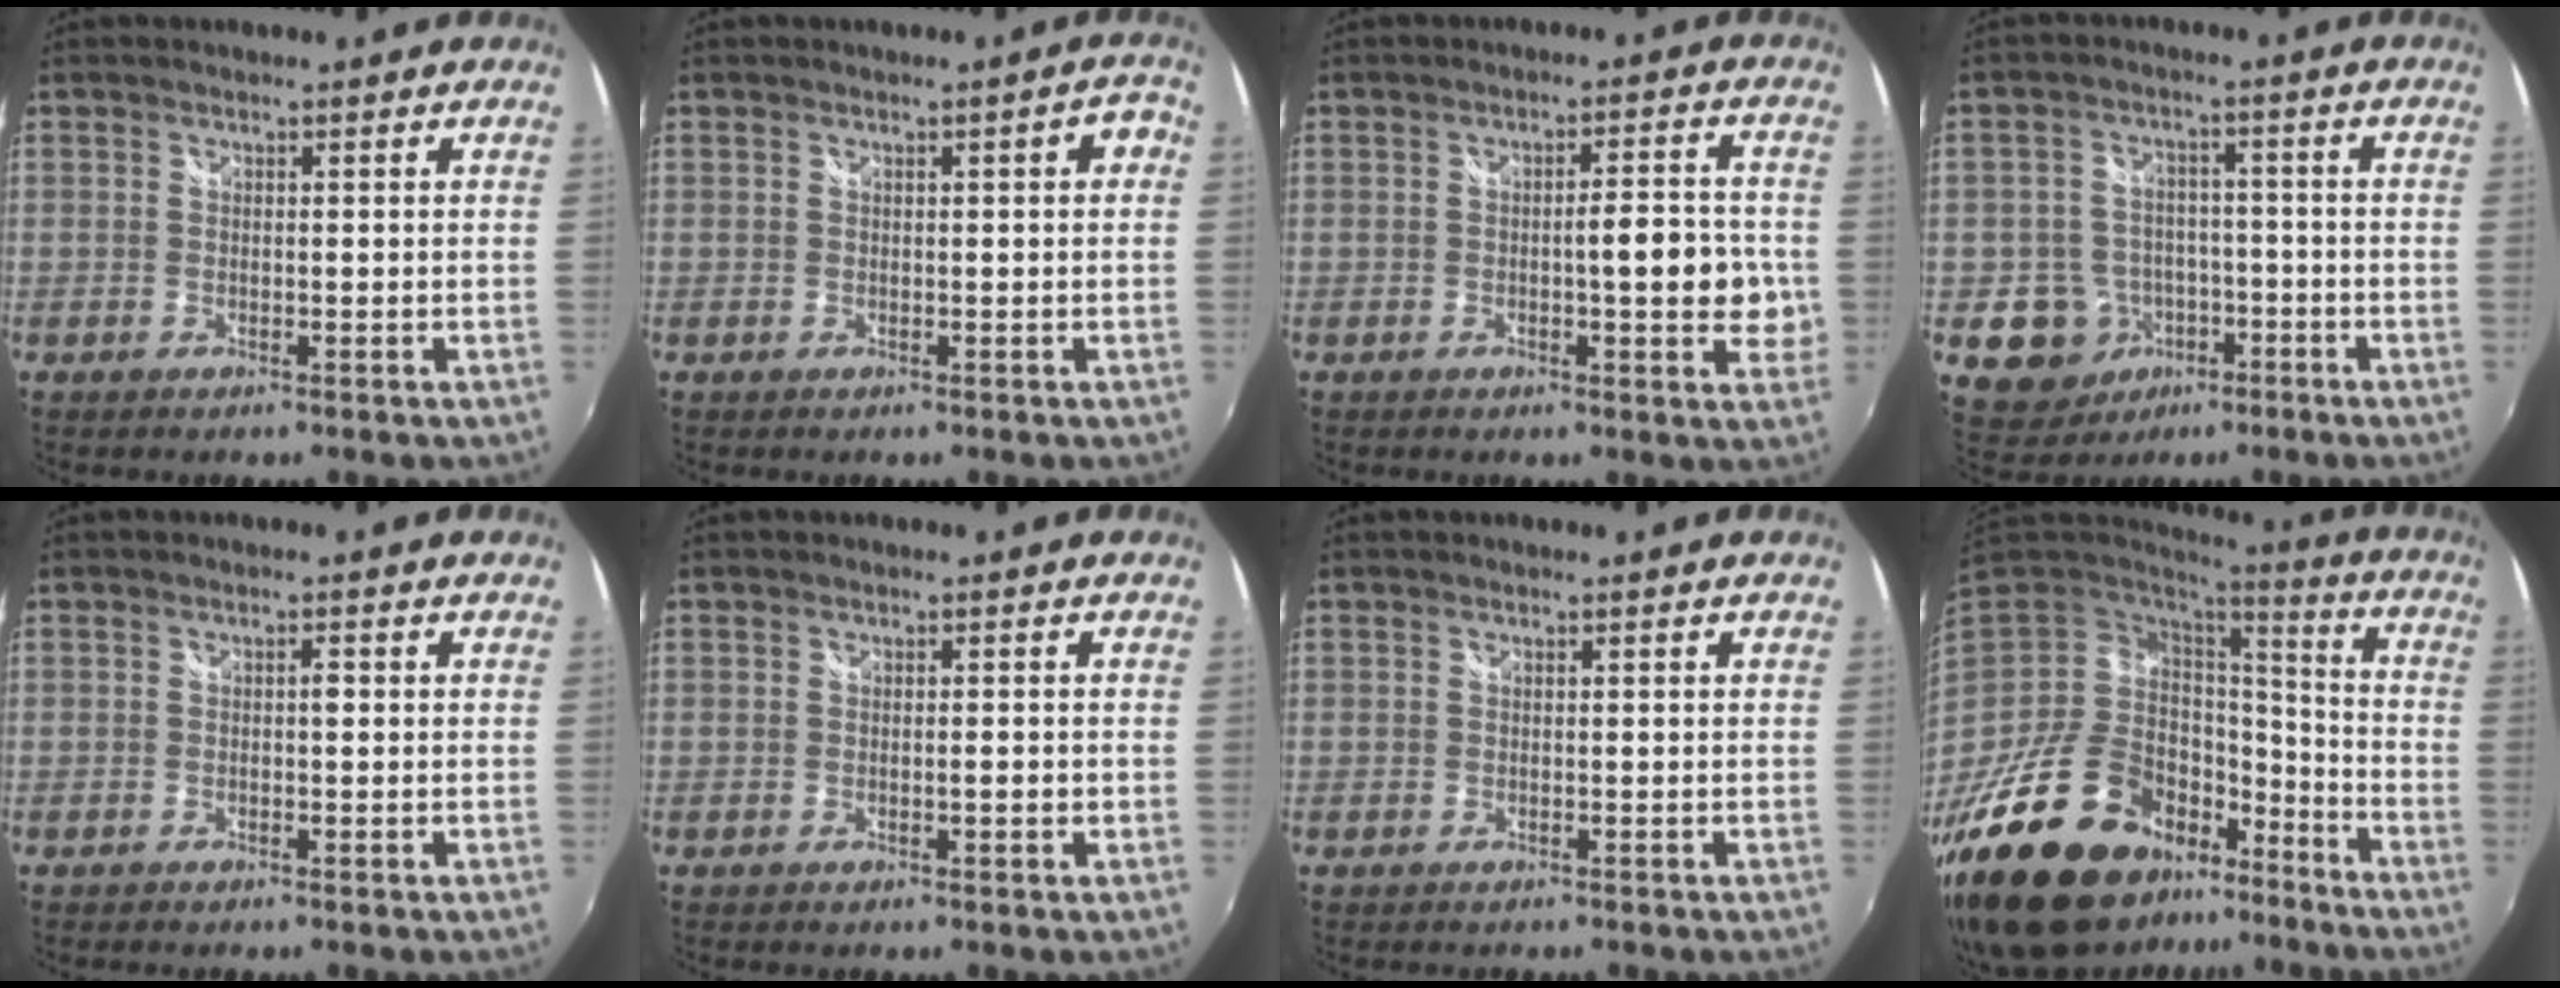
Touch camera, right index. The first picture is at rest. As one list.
[{"total": 2.8, "force": [0.6, 0.6, 2.7], "torque": [-0.035, 0.009, 0.008]}, {"total": 8.2, "force": [-0.7, 2.1, 7.9], "torque": [-0.109, 0.000, -0.008]}, {"total": 9.4, "force": [-4.1, 8.3, 1.9], "torque": [-0.060, 0.023, -0.048]}, {"total": 0.9, "force": [0.0, 0.4, 0.8], "torque": [-0.013, 0.003, -0.002]}, {"total": 1.2, "force": [-0.2, 0.3, 1.1], "torque": [-0.015, 0.001, -0.004]}, {"total": 0.0}, {"total": 27.4, "force": [-17.9, 14.7, 14.5], "torque": [-0.300, -0.017, -0.275]}]